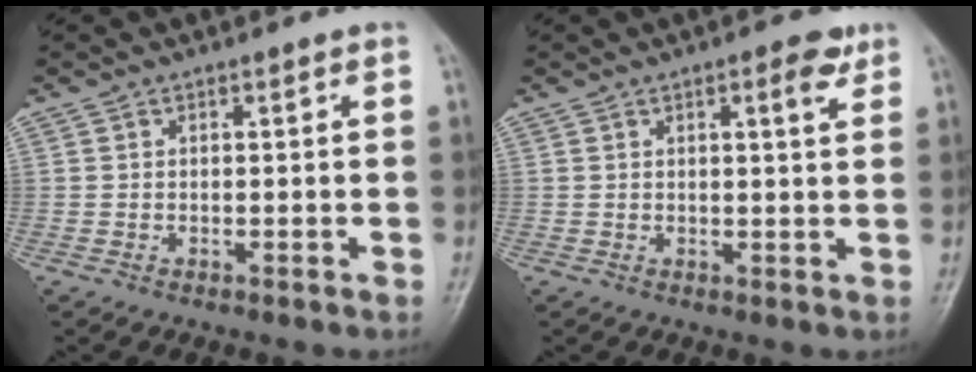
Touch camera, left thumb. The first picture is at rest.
{"total": 3.6, "force": [2.0, 1.0, 2.9], "torque": [-0.035, -0.008, 0.024]}